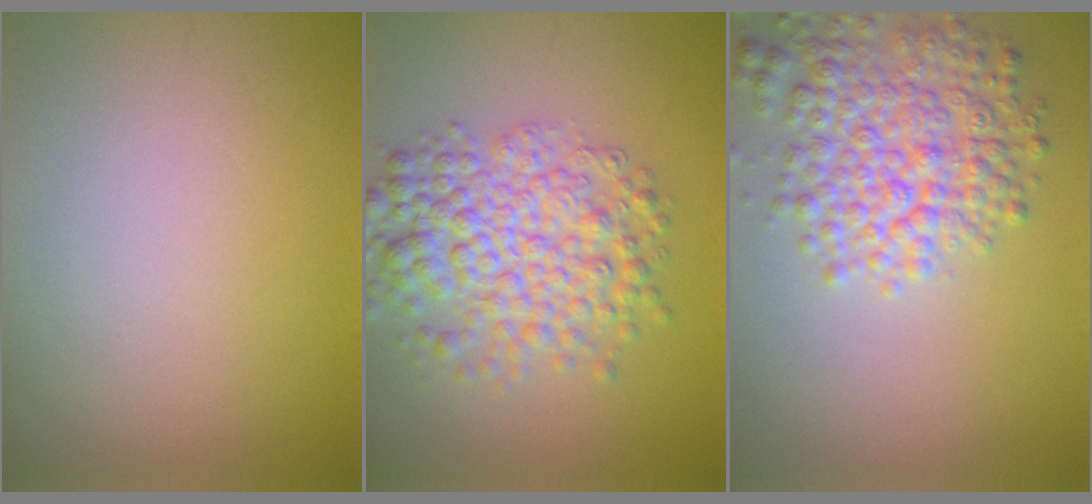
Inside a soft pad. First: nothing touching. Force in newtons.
{"total": 6.3, "press": 6.3, "slide": 0.1}
{"total": 5.8, "press": 5.8, "slide": 0.3}